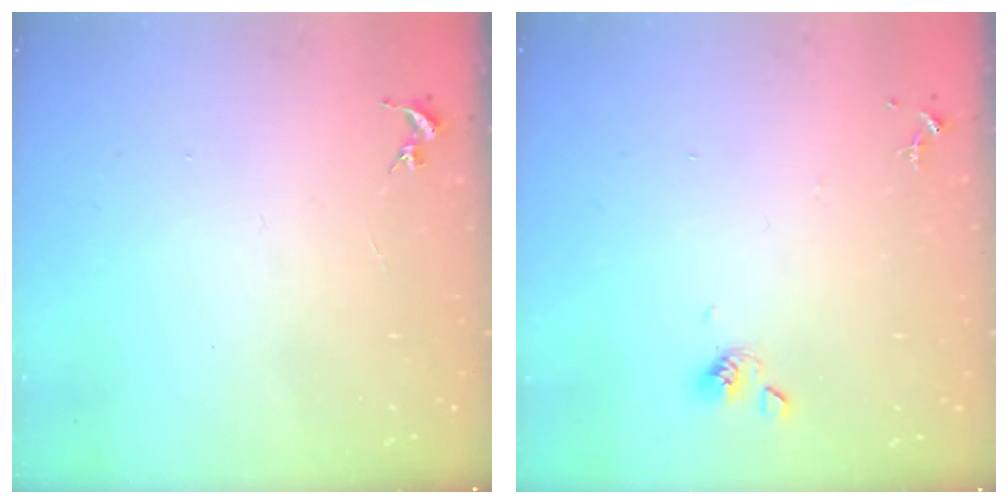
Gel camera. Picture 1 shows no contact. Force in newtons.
{"total": 6.1, "press": 5.8, "slide": 2.1}